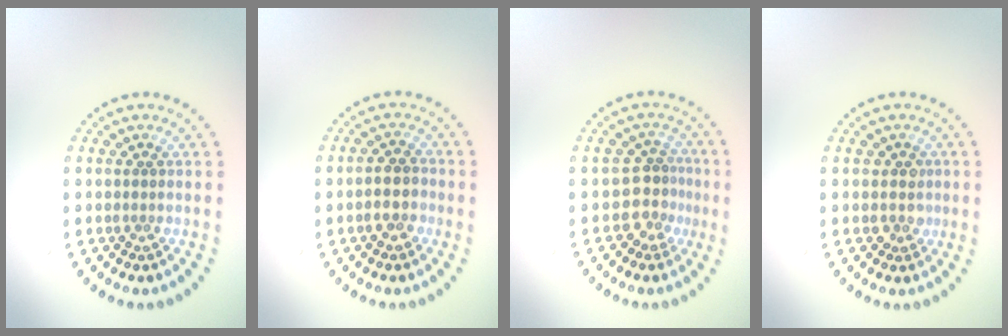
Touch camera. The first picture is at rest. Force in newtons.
{"total": 2.5, "press": 2.3, "slide": 1.0}
{"total": 2.8, "press": 2.1, "slide": 1.9}
{"total": 1.3, "press": 1.1, "slide": 0.8}